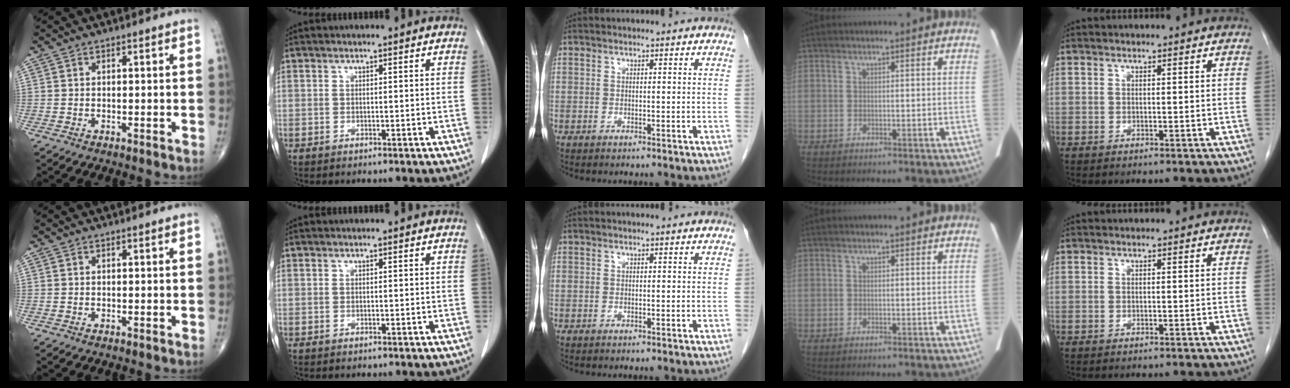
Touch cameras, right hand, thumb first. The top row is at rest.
{}